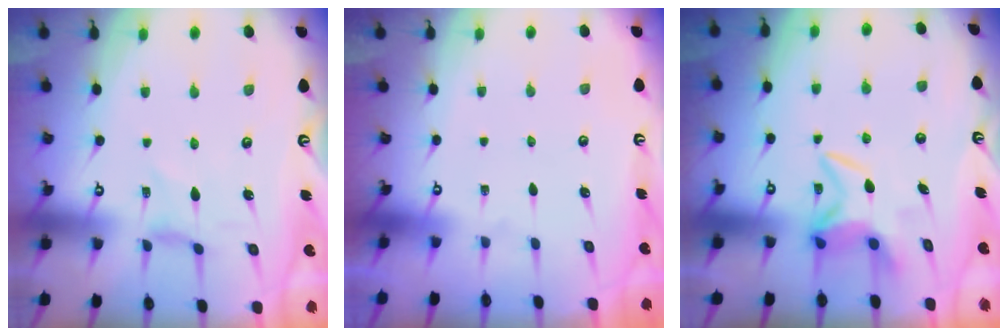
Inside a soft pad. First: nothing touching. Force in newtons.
{"total": 0.0}
{"total": 6.4, "press": 6.4, "slide": 0.6}